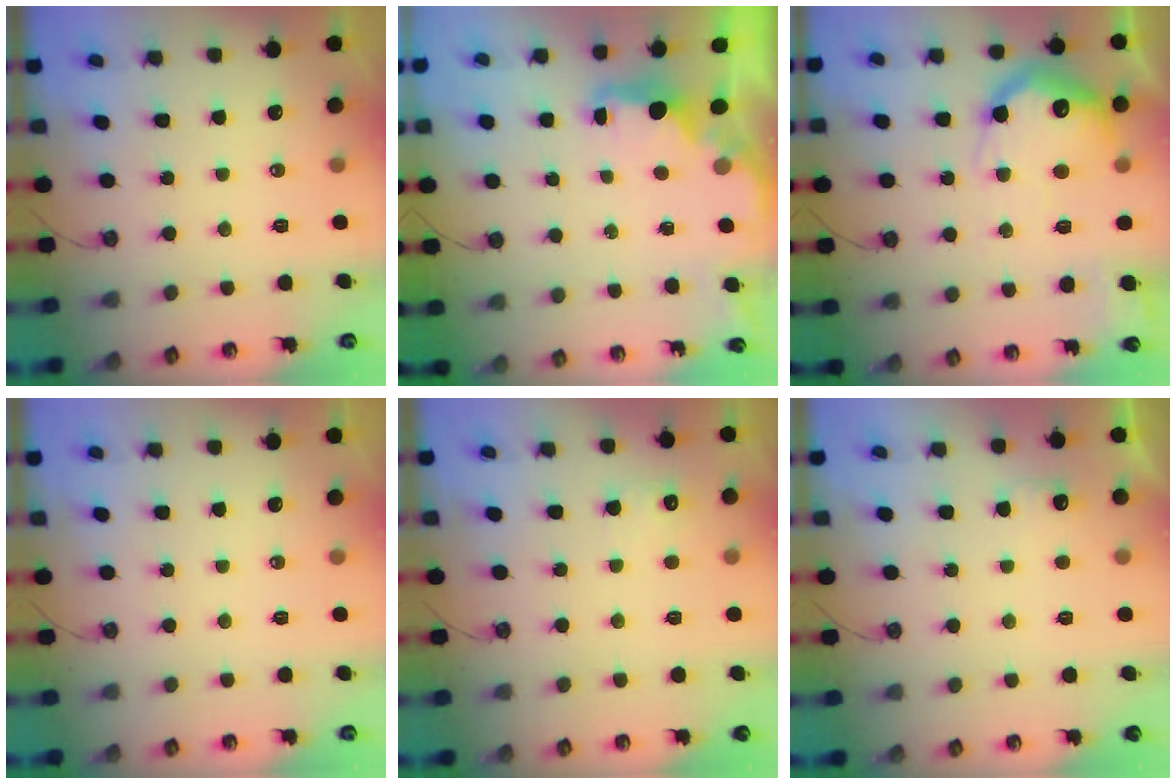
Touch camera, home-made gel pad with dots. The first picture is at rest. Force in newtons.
{"total": 2.2, "press": 2.0, "slide": 0.8}
{"total": 24.4, "press": 24.3, "slide": 2.0}
{"total": 0.0}
{"total": 5.2, "press": 5.0, "slide": 1.3}
{"total": 4.1, "press": 3.9, "slide": 1.0}